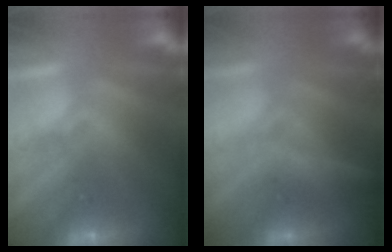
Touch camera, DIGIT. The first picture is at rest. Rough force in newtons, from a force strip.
{"total": 2.9}